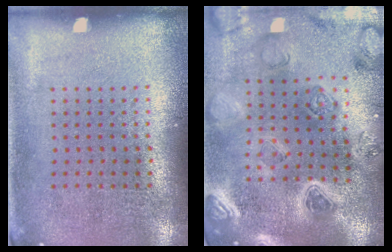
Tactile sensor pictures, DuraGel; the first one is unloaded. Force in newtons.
{"total": 2.9, "press": 2.9, "slide": 0.7}